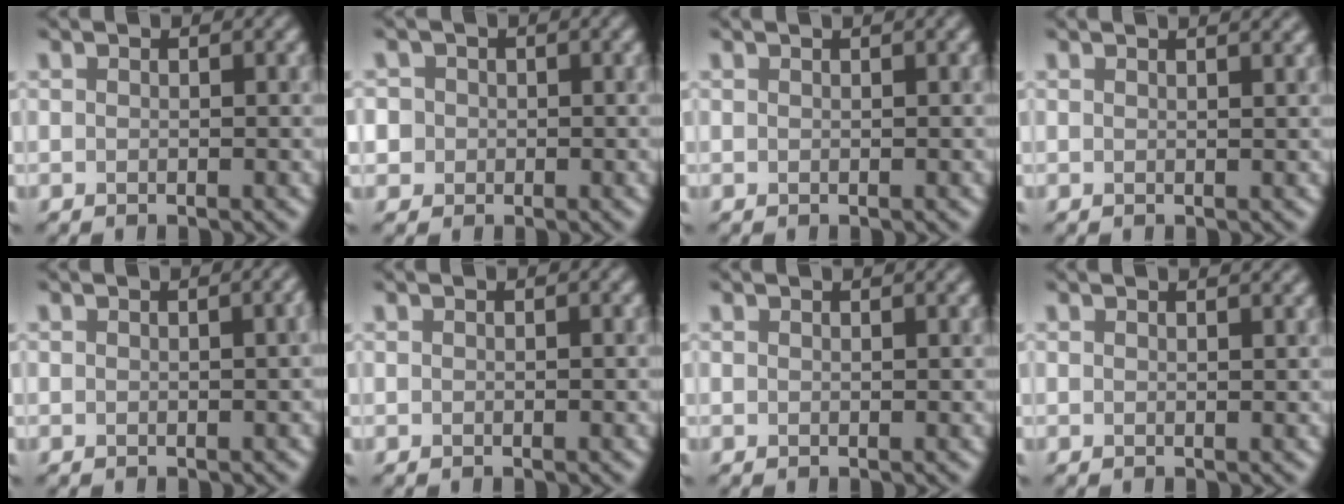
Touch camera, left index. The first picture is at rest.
{"total": 3.3, "force": [0.1, 3.2, 1.0], "torque": [0.001, 0.028, -0.027]}
{"total": 0.6, "force": [0.3, 0.0, 0.5], "torque": [-0.006, -0.002, 0.005]}
{"total": 2.0, "force": [1.4, 0.6, 1.2], "torque": [-0.005, 0.005, -0.002]}
{"total": 1.5, "force": [0.1, 0.8, 1.3], "torque": [-0.004, -0.002, 0.003]}
{"total": 0.0}
{"total": 0.7, "force": [0.6, 0.1, 0.4], "torque": [-0.005, -0.001, 0.002]}
{"total": 1.5, "force": [1.2, 0.4, 0.8], "torque": [-0.003, 0.002, 0.000]}